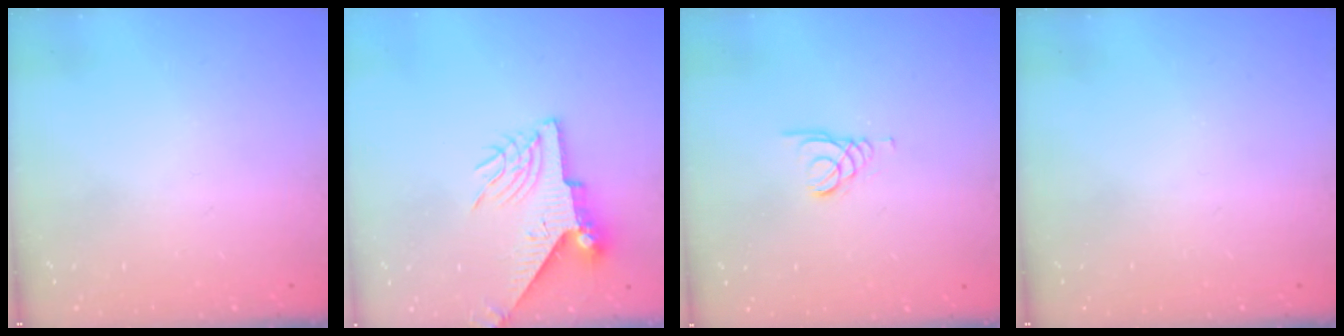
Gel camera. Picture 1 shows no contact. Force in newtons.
{"total": 9.4, "press": 9.3, "slide": 1.0}
{"total": 1.5, "press": 1.5, "slide": 0.1}
{"total": 0.0}